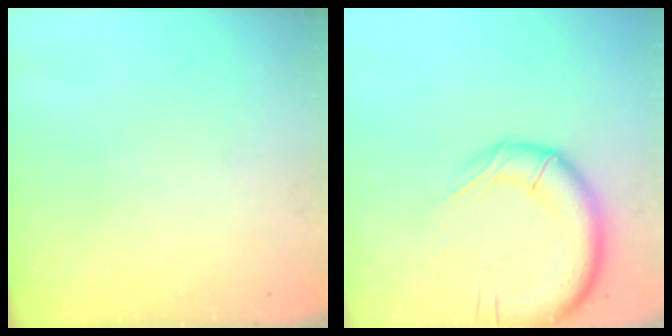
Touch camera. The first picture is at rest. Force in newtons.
{"total": 15.7, "press": 15.3, "slide": 3.2}